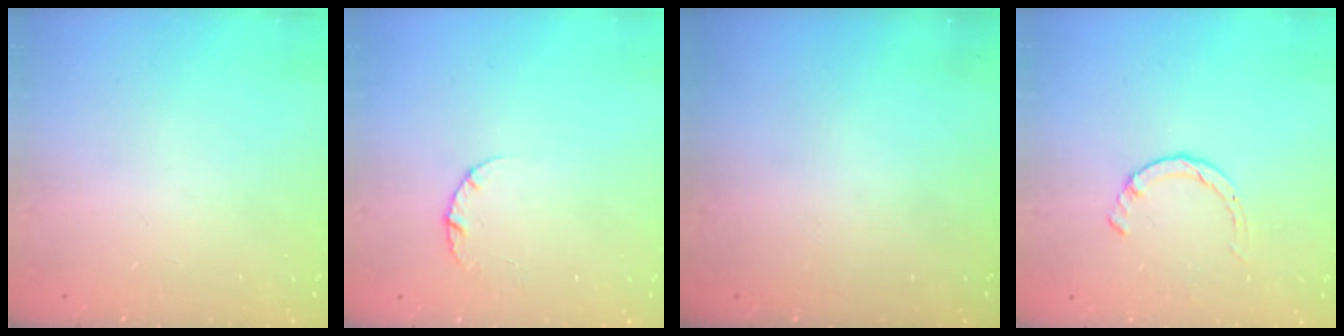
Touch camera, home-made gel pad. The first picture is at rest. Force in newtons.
{"total": 2.5, "press": 2.5, "slide": 0.3}
{"total": 0.0}
{"total": 1.4, "press": 1.4, "slide": 0.3}